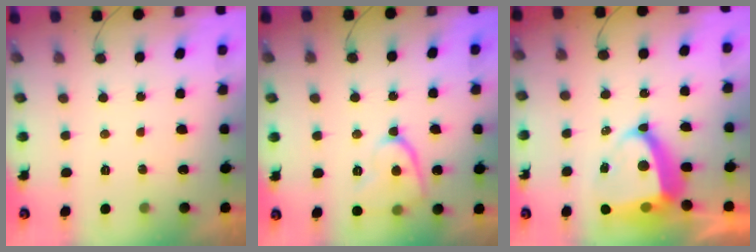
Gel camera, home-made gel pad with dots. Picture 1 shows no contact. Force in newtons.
{"total": 10.8, "press": 10.7, "slide": 1.3}
{"total": 10.7, "press": 10.7, "slide": 1.2}